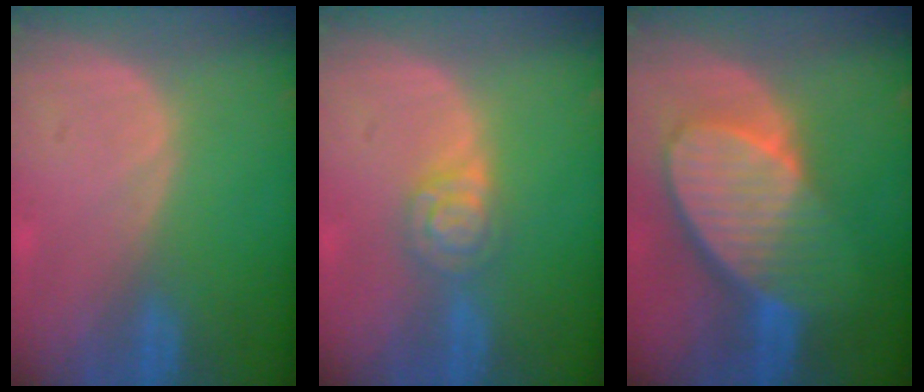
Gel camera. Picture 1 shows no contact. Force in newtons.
{"total": 4.8, "press": 4.1, "slide": 2.4}
{"total": 10.0, "press": 8.7, "slide": 4.8}